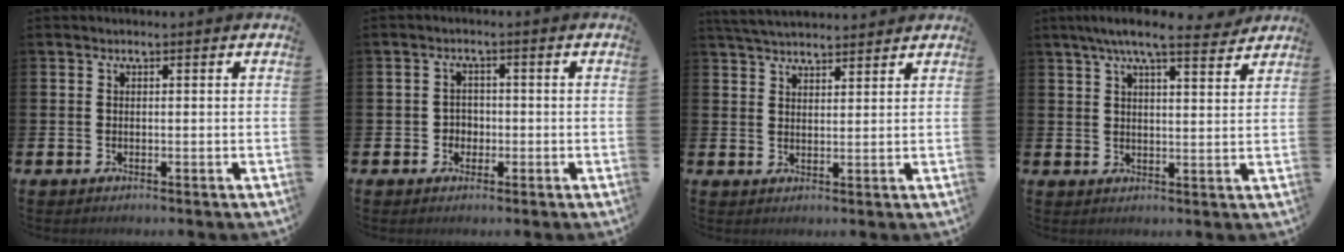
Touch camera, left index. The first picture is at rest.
{"total": 2.1, "force": [-0.5, 2.0, 0.5], "torque": [-0.009, 0.006, -0.016]}
{"total": 4.2, "force": [4.1, 0.6, 0.5], "torque": [-0.026, -0.015, 0.077]}
{"total": 7.2, "force": [6.3, 0.8, 3.3], "torque": [-0.060, -0.025, 0.108]}